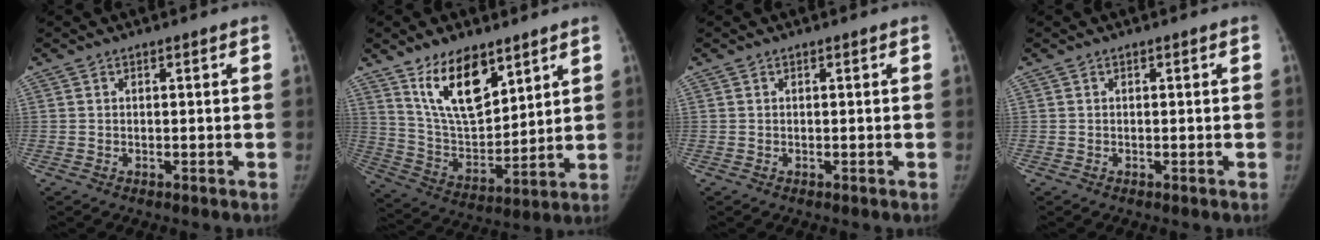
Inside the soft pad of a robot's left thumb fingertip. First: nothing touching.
{"total": 14.8, "force": [9.2, 6.9, 9.4], "torque": [-0.126, -0.059, 0.180]}
{"total": 0.0}
{"total": 0.0}